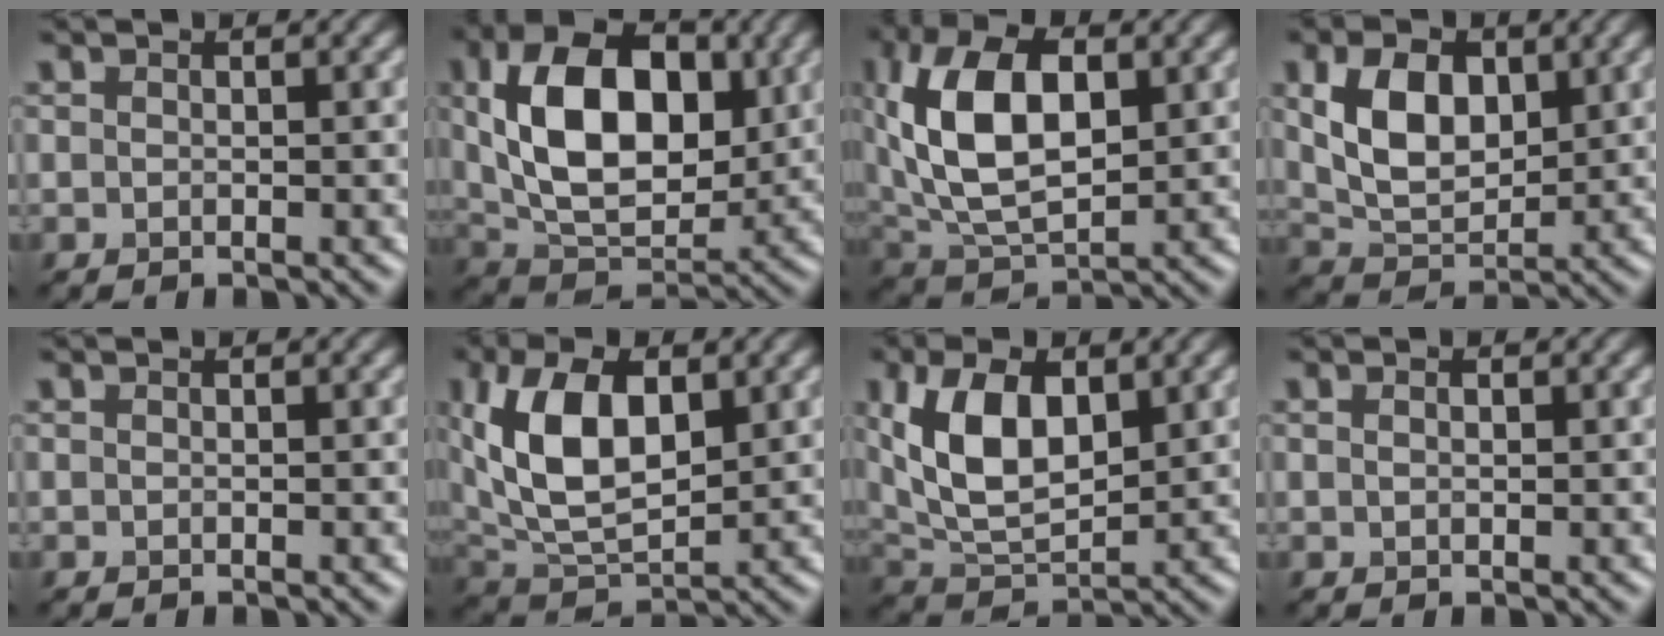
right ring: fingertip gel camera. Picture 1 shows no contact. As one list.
[{"total": 12.0, "force": [2.1, 7.4, 9.3], "torque": [-0.154, 0.006, 0.034]}, {"total": 11.4, "force": [2.2, 6.5, 9.1], "torque": [-0.187, 0.012, 0.037]}, {"total": 7.0, "force": [1.8, 4.3, 5.2], "torque": [-0.103, 0.001, 0.036]}, {"total": 0.0}, {"total": 10.2, "force": [2.5, 5.6, 8.2], "torque": [-0.174, 0.006, 0.041]}, {"total": 9.0, "force": [2.4, 4.8, 7.2], "torque": [-0.153, 0.004, 0.043]}, {"total": 0.8, "force": [0.3, 0.4, 0.6], "torque": [-0.010, 0.000, 0.007]}]